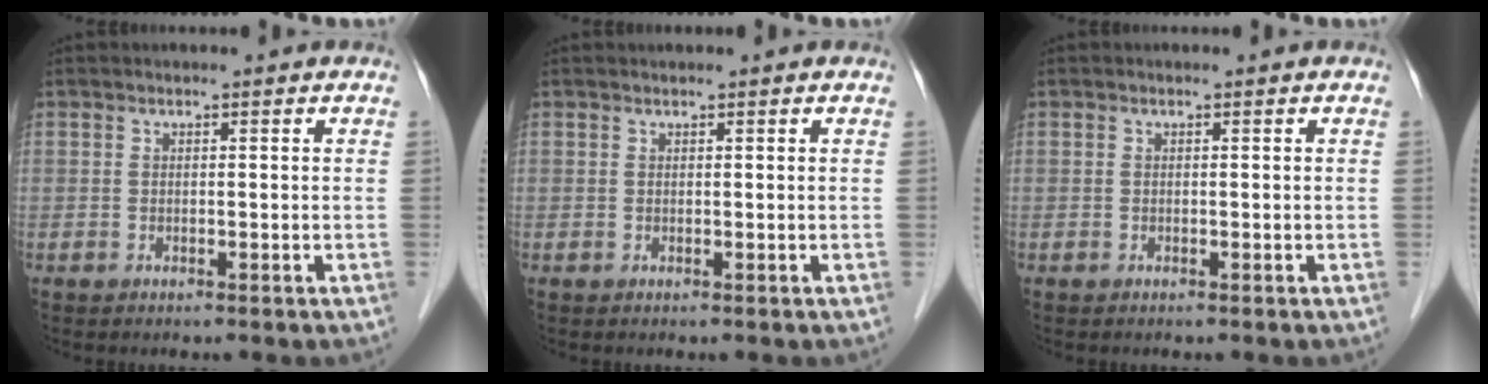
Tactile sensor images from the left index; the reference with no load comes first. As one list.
[{"total": 0.8, "force": [0.7, 0.0, 0.3], "torque": [-0.006, 0.013, 0.015]}, {"total": 0.0}]